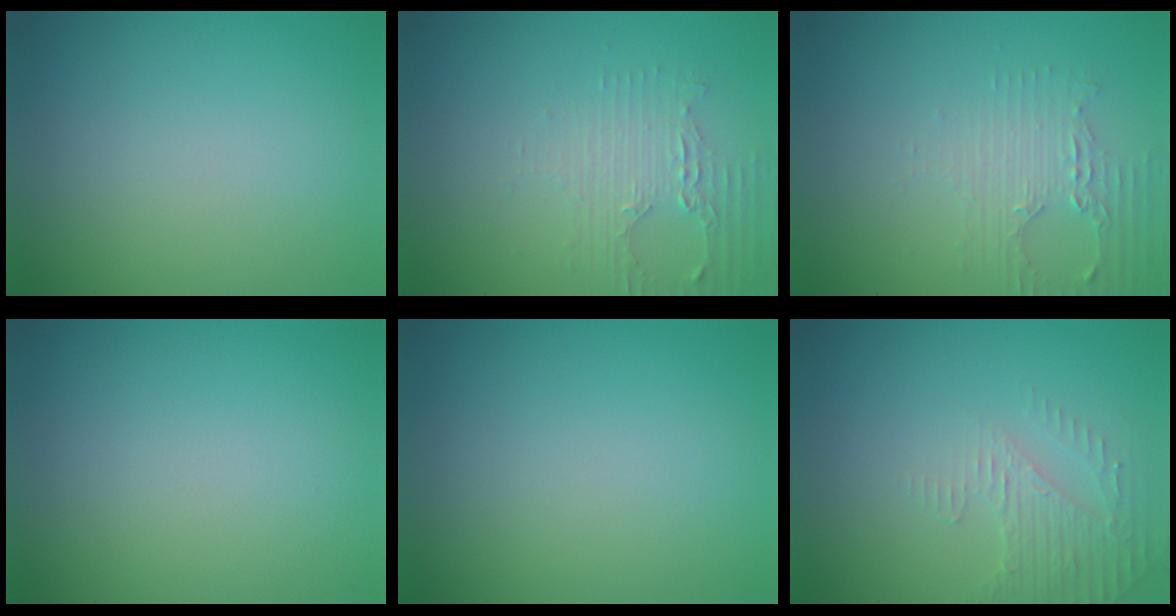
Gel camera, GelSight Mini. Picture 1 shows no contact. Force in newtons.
{"total": 2.4, "press": 2.3, "slide": 0.9}
{"total": 2.4, "press": 2.3, "slide": 0.9}
{"total": 0.0}
{"total": 0.0}
{"total": 2.6, "press": 2.5, "slide": 0.7}